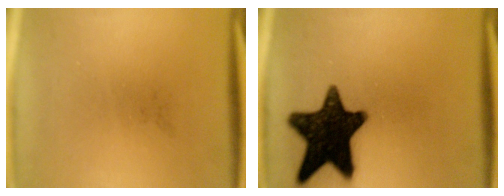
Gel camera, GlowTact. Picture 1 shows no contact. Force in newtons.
{"total": 17.0}